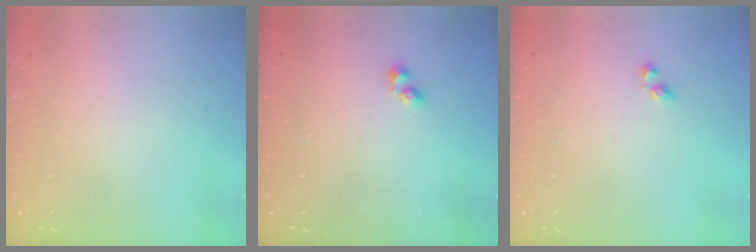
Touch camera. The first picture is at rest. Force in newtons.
{"total": 1.9, "press": 1.9, "slide": 0.3}
{"total": 3.1, "press": 3.1, "slide": 0.2}